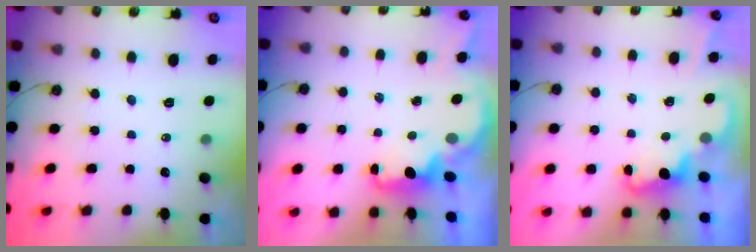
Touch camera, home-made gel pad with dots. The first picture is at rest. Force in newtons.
{"total": 2.4, "press": 2.3, "slide": 0.8}
{"total": 2.5, "press": 2.4, "slide": 0.6}